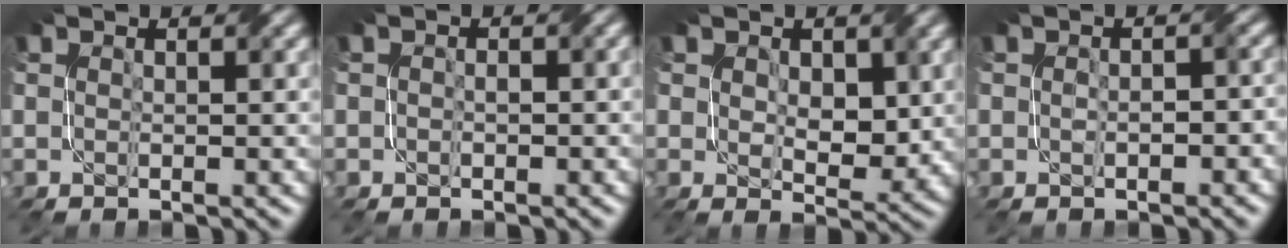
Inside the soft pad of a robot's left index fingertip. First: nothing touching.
{"total": 1.0, "force": [0.0, 0.6, 0.7], "torque": [-0.014, 0.000, -0.005]}
{"total": 3.9, "force": [1.1, 2.6, 2.8], "torque": [-0.051, -0.011, 0.019]}
{"total": 2.1, "force": [-0.5, 1.2, 1.7], "torque": [-0.029, -0.002, -0.004]}